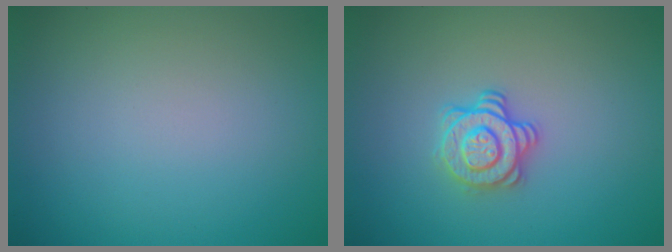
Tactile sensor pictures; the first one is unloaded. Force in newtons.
{"total": 2.9, "press": 2.5, "slide": 1.4}